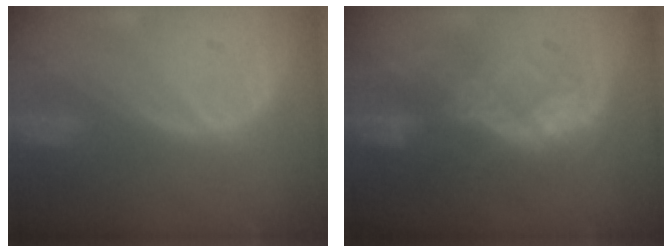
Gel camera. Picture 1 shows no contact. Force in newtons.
{"total": 6.5, "press": 6.5, "slide": 0.4}